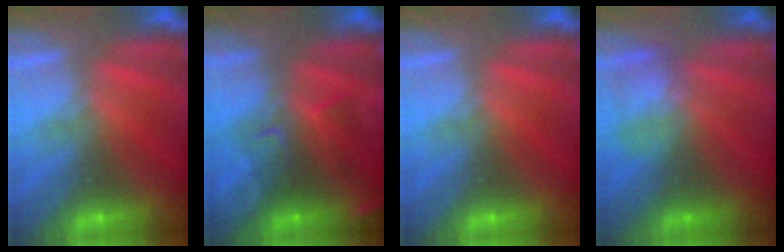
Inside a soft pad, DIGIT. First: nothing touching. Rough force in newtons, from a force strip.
{"total": 9.6}
{"total": 0.0}
{"total": 2.3}